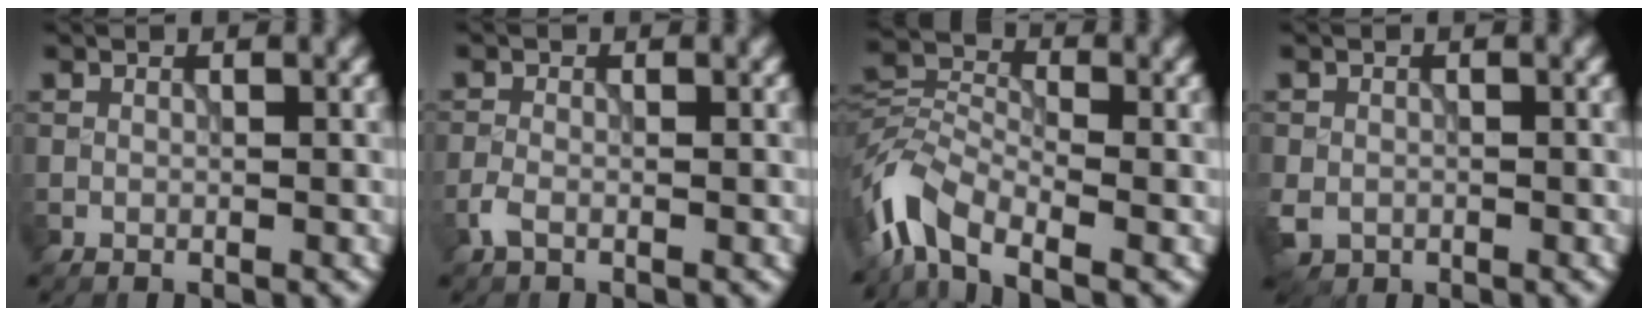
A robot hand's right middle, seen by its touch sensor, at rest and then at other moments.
{"total": 1.3, "force": [-0.8, 0.5, 0.9], "torque": [-0.025, 0.000, -0.021]}
{"total": 6.0, "force": [-3.8, 2.9, 3.6], "torque": [-0.069, 0.003, -0.095]}
{"total": 2.3, "force": [-0.8, 1.9, 1.1], "torque": [-0.027, -0.011, -0.019]}